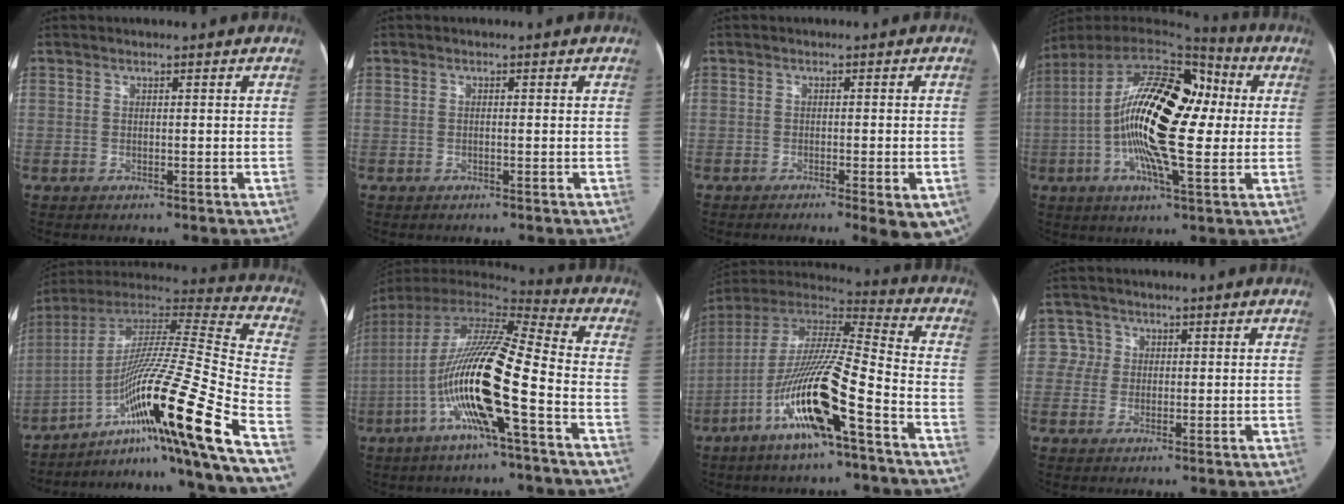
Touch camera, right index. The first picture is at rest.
{"total": 0.0}
{"total": 7.0, "force": [-4.0, 1.1, 5.6], "torque": [-0.055, -0.006, -0.052]}
{"total": 20.6, "force": [0.7, 6.5, 19.5], "torque": [-0.365, 0.033, -0.001]}
{"total": 27.9, "force": [-12.8, -0.7, 24.8], "torque": [-0.377, -0.006, -0.211]}
{"total": 18.5, "force": [-5.9, 0.8, 17.5], "torque": [-0.343, -0.007, -0.119]}
{"total": 17.2, "force": [-8.0, 1.0, 15.2], "torque": [-0.298, -0.007, -0.152]}
{"total": 2.7, "force": [0.4, 2.7, -0.5], "torque": [0.023, 0.008, 0.002]}